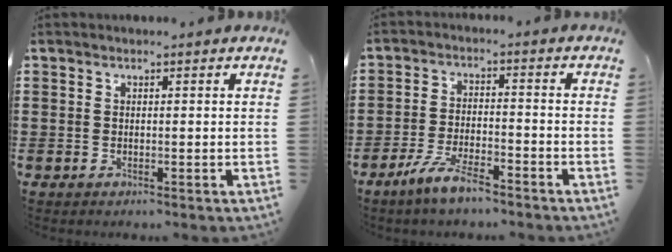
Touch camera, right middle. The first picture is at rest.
{"total": 5.9, "force": [-4.7, 1.1, 3.3], "torque": [-0.081, -0.005, -0.093]}